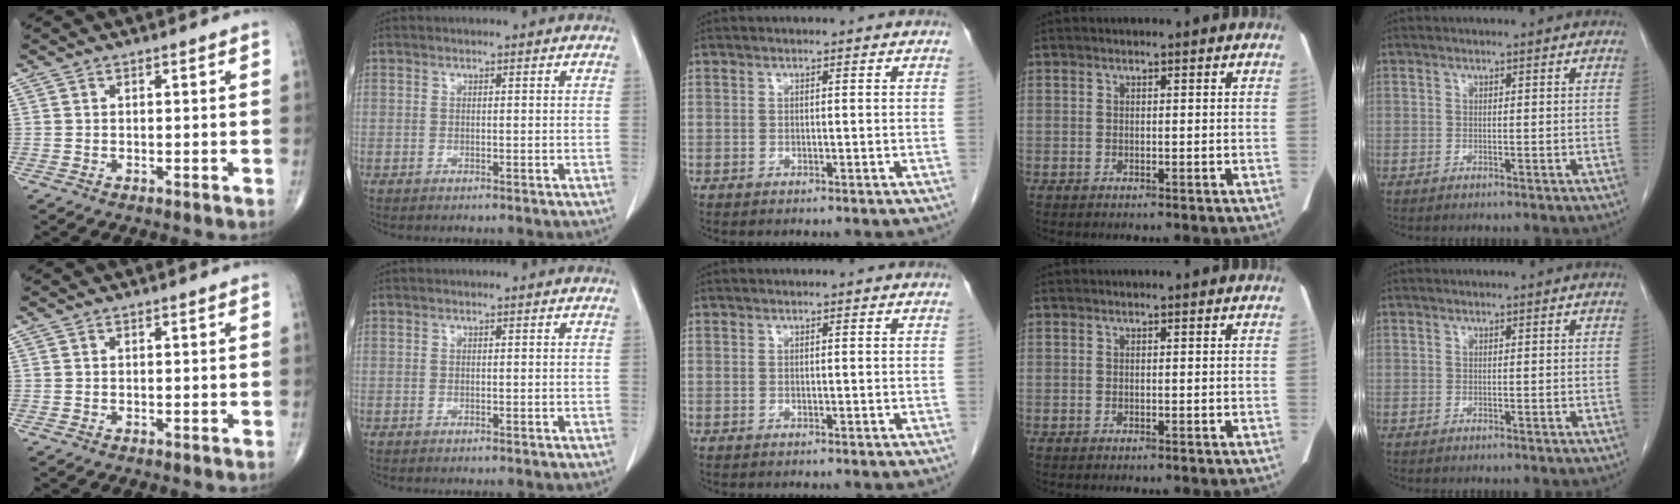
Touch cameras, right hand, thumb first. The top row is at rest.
{}